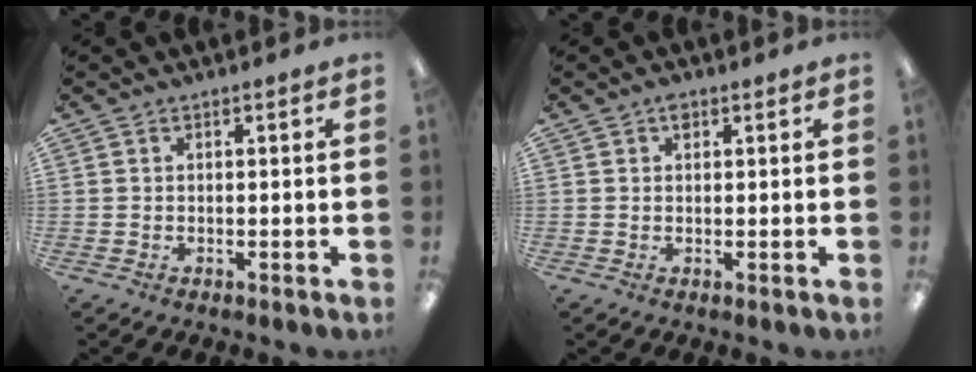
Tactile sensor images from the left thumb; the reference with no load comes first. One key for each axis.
{"total": 1.5, "fx": 0.8, "fy": 0.9, "fz": 0.9, "tx": -0.011, "ty": 0.000, "tz": 0.012}